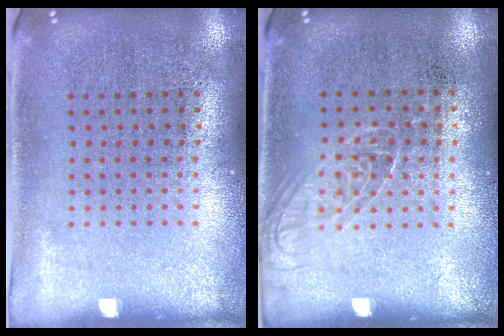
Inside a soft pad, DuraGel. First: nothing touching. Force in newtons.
{"total": 1.1, "press": 0.9, "slide": 0.5}